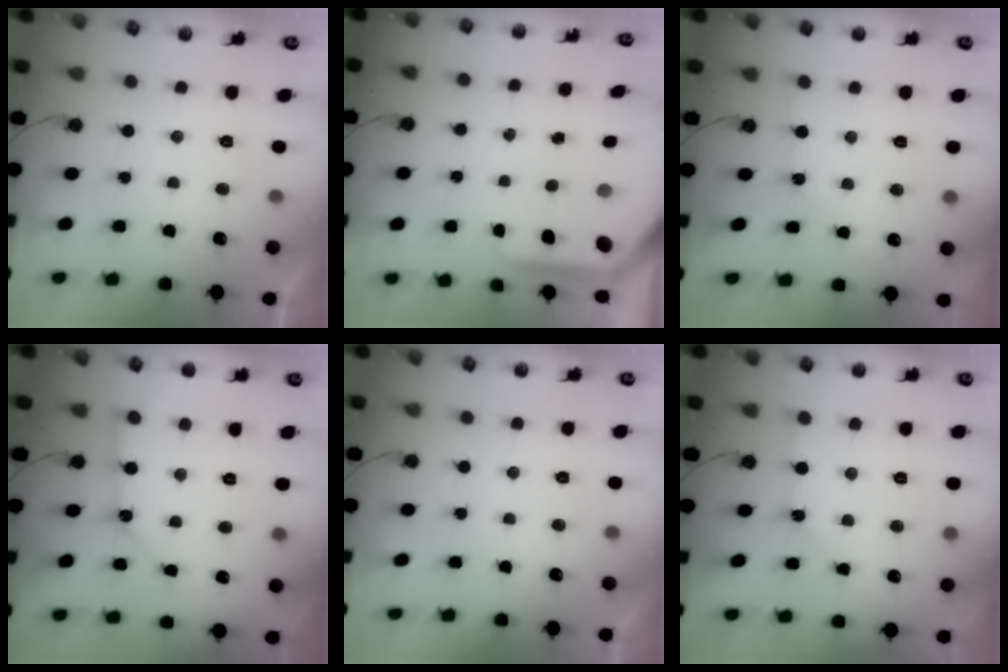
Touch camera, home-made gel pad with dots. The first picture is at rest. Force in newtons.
{"total": 7.0, "press": 7.0, "slide": 0.6}
{"total": 1.6, "press": 1.5, "slide": 0.3}
{"total": 8.1, "press": 8.1, "slide": 0.3}
{"total": 0.0}
{"total": 1.7, "press": 1.7, "slide": 0.3}